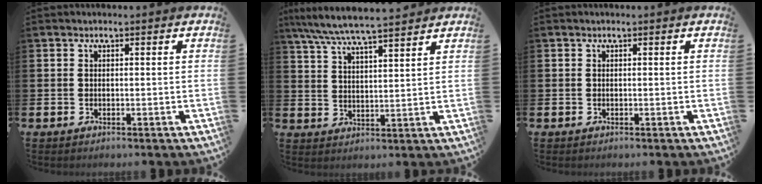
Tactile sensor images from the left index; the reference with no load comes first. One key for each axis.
{"total": 7.1, "fx": 6.7, "fy": 0.4, "fz": 2.4, "tx": -0.070, "ty": -0.033, "tz": 0.119}
{"total": 0.0}